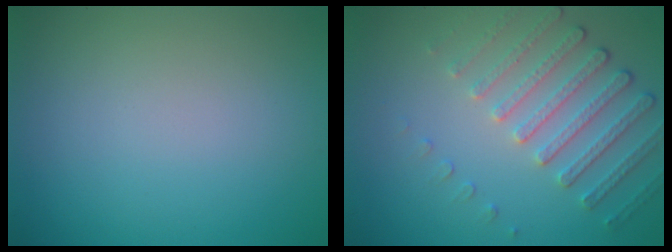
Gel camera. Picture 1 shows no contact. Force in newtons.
{"total": 4.5, "press": 3.5, "slide": 2.9}